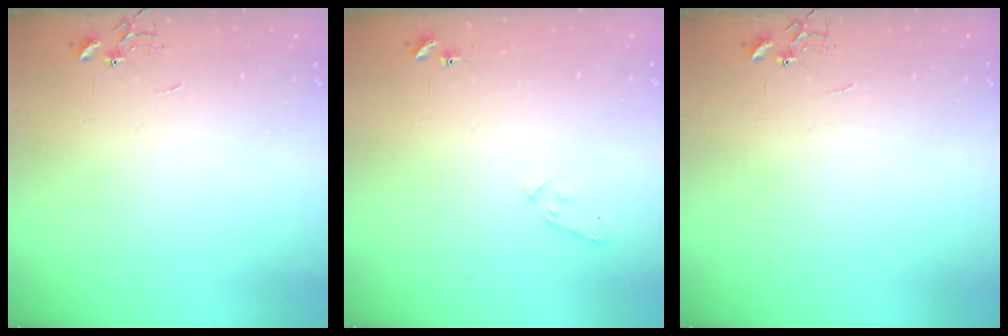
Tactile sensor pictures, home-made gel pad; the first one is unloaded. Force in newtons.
{"total": 6.7, "press": 6.7, "slide": 1.0}
{"total": 0.0}